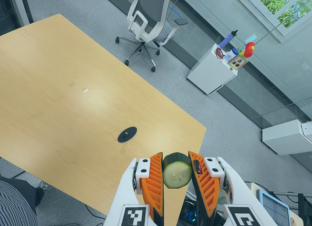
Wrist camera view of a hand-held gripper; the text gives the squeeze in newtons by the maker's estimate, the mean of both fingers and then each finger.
{"total": 8.5, "left": 7.7, "right": 9.2}